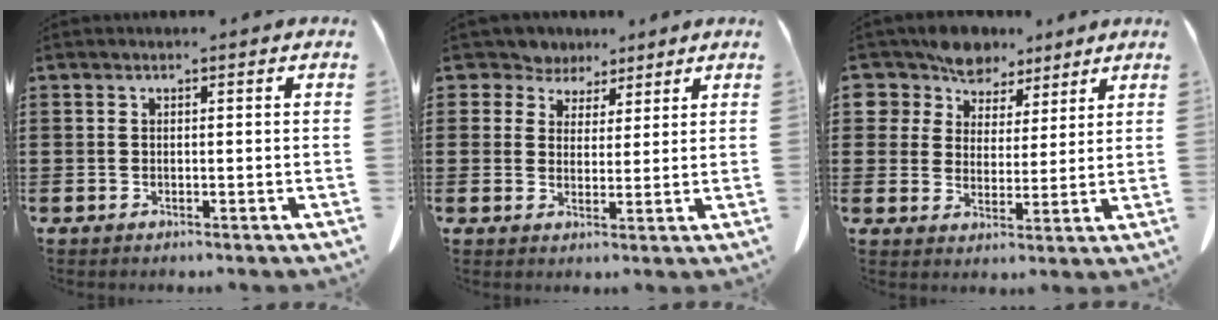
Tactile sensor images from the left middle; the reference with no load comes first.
{"total": 4.4, "force": [3.4, 2.8, 0.3], "torque": [-0.032, -0.002, 0.061]}
{"total": 7.3, "force": [6.4, 3.6, 0.3], "torque": [-0.049, -0.026, 0.121]}